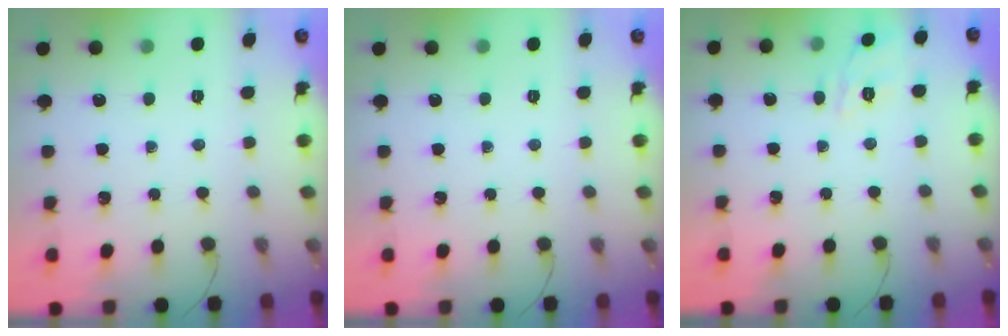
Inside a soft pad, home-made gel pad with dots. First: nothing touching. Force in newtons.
{"total": 0.0}
{"total": 8.9, "press": 8.8, "slide": 1.8}